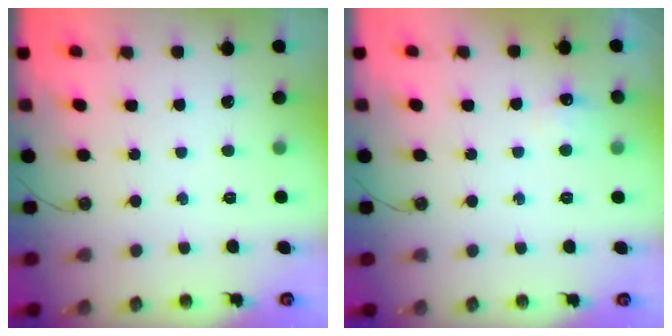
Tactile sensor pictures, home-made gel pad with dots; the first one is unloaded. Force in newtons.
{"total": 5.2, "press": 5.2, "slide": 0.7}